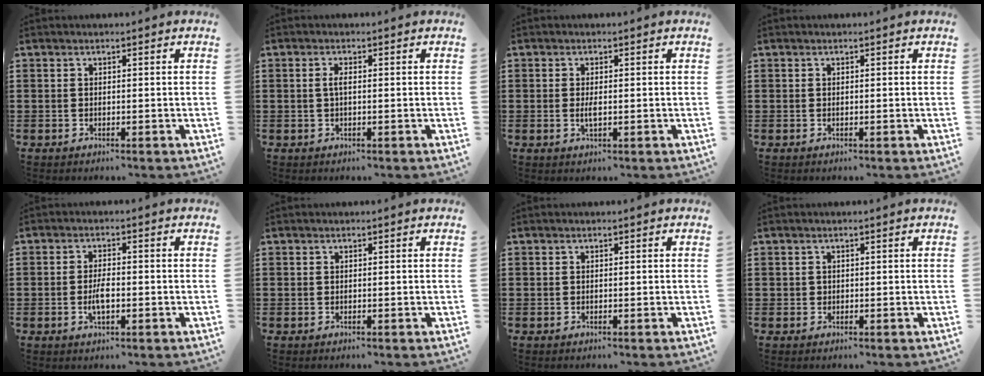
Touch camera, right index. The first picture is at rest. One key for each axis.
{"total": 1.6, "fx": -0.1, "fy": 0.5, "fz": 1.5, "tx": -0.034, "ty": -0.001, "tz": -0.005}
{"total": 1.8, "fx": -0.1, "fy": 0.4, "fz": 1.8, "tx": -0.041, "ty": -0.006, "tz": -0.004}
{"total": 0.0}
{"total": 3.6, "fx": -0.9, "fy": 1.1, "fz": 3.3, "tx": -0.067, "ty": -0.004, "tz": -0.017}
{"total": 0.0}
{"total": 0.0}
{"total": 0.5, "fx": 0.2, "fy": 0.5, "fz": 0.1, "tx": -0.003, "ty": 0.002, "tz": 0.004}